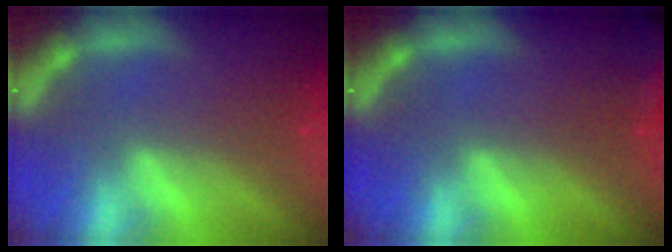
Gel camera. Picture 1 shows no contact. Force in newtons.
{"total": 8.5}